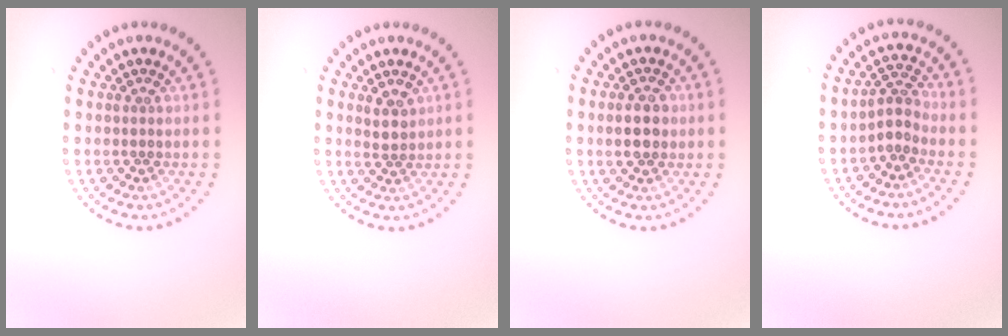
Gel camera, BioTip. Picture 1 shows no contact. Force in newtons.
{"total": 1.6, "press": 1.4, "slide": 0.9}
{"total": 2.9, "press": 2.9, "slide": 0.1}
{"total": 2.0, "press": 1.6, "slide": 1.3}